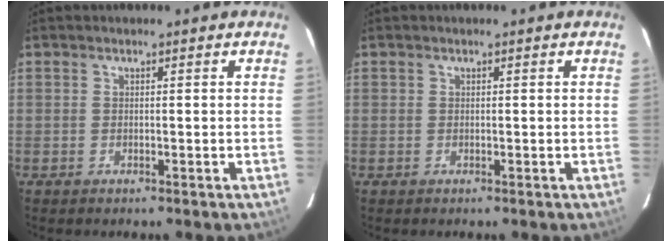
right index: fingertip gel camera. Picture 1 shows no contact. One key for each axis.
{"total": 0.0}